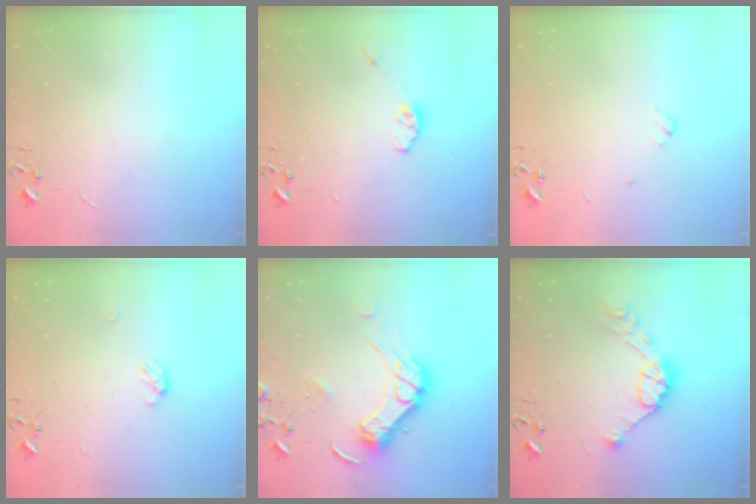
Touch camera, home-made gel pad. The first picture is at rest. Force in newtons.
{"total": 5.3, "press": 5.2, "slide": 1.0}
{"total": 3.3, "press": 3.3, "slide": 0.6}
{"total": 3.9, "press": 3.9, "slide": 0.5}
{"total": 15.0, "press": 14.9, "slide": 1.4}
{"total": 11.7, "press": 11.6, "slide": 1.0}